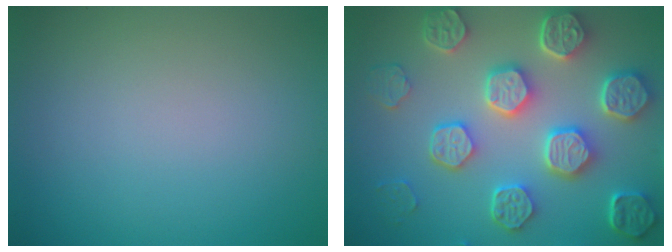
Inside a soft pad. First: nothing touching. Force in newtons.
{"total": 8.2, "press": 6.5, "slide": 5.0}